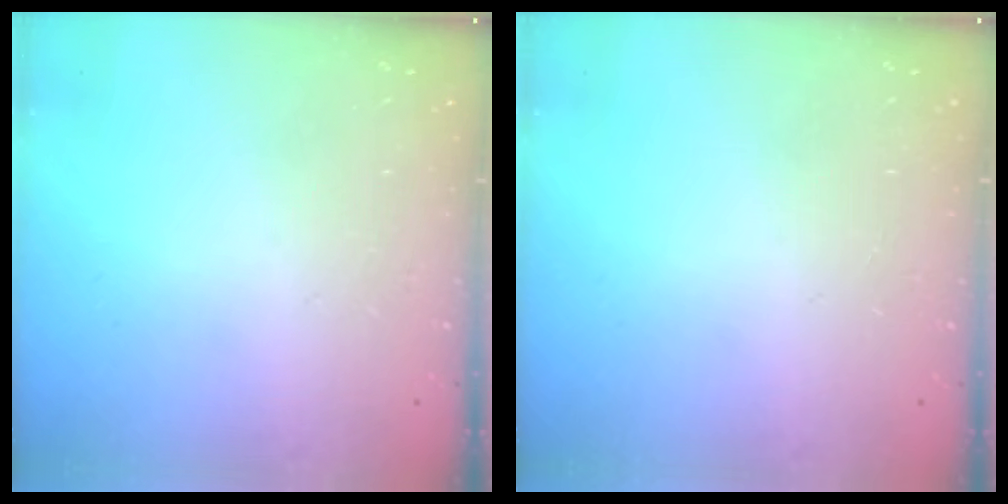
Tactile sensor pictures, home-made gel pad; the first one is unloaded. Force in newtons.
{"total": 0.0}